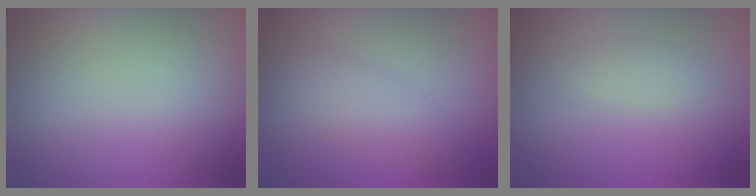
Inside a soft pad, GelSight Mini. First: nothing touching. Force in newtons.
{"total": 2.6, "press": 2.6, "slide": 0.1}
{"total": 0.9, "press": 0.9, "slide": 0.0}